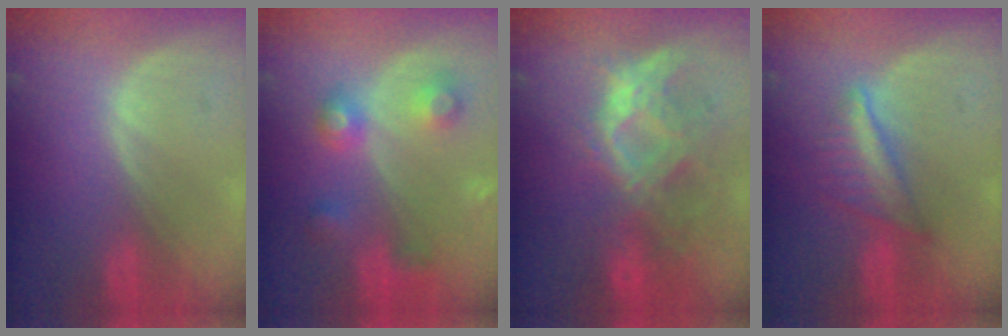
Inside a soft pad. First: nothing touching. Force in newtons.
{"total": 5.7, "press": 5.7, "slide": 0.2}
{"total": 9.7, "press": 8.9, "slide": 3.9}
{"total": 5.6, "press": 5.5, "slide": 1.1}